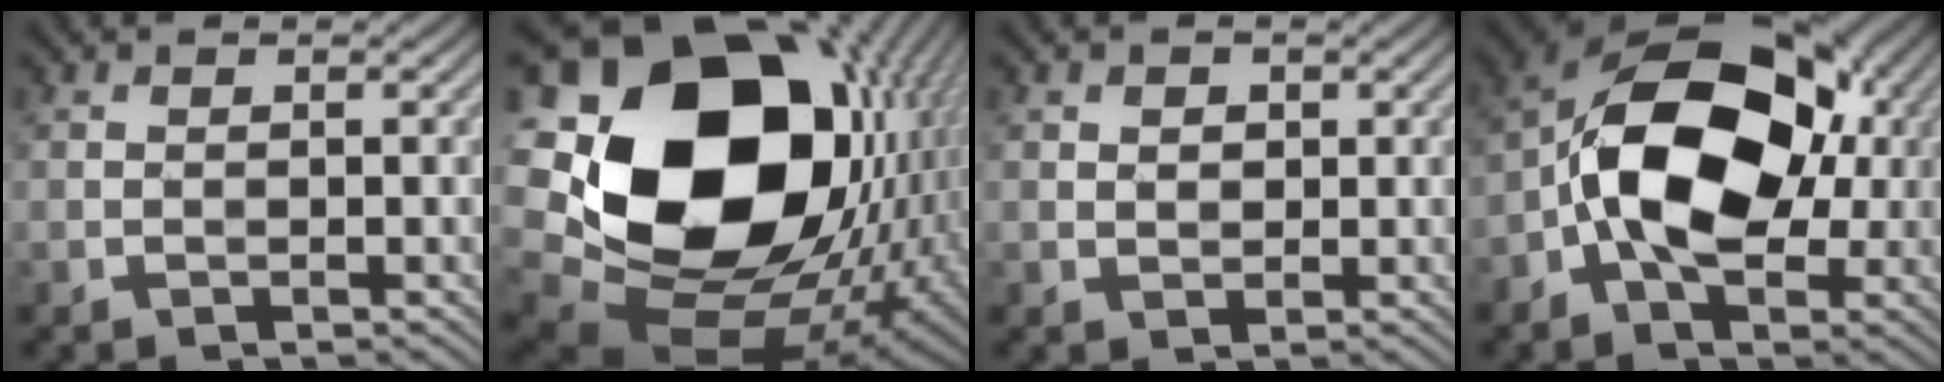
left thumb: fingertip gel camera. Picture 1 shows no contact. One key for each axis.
{"total": 23.7, "fx": 1.5, "fy": 18.2, "fz": 15.1, "tx": -0.342, "ty": -0.047, "tz": 0.073}
{"total": 1.8, "fx": 0.6, "fy": 1.5, "fz": 0.9, "tx": -0.023, "ty": -0.001, "tz": 0.002}
{"total": 15.1, "fx": -1.1, "fy": 9.5, "fz": 11.7, "tx": -0.186, "ty": 0.020, "tz": -0.037}